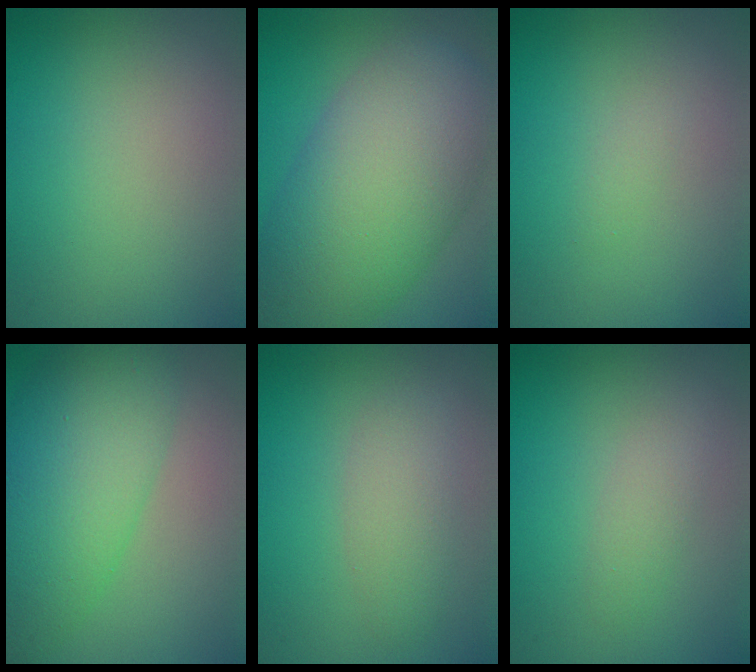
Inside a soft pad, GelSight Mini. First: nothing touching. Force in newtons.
{"total": 11.1, "press": 11.1, "slide": 0.4}
{"total": 0.5, "press": 0.5, "slide": 0.0}
{"total": 6.6, "press": 6.6, "slide": 0.2}
{"total": 2.5, "press": 2.5, "slide": 0.2}
{"total": 1.4, "press": 1.4, "slide": 0.1}